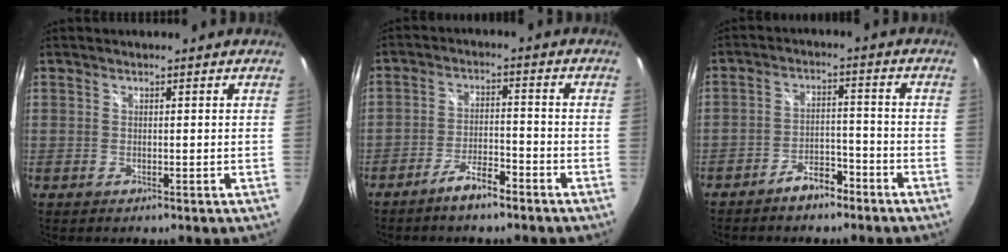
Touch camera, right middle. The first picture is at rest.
{"total": 5.7, "force": [-4.5, 1.3, 3.3], "torque": [-0.078, 0.002, -0.076]}
{"total": 5.7, "force": [-4.5, 2.4, 2.5], "torque": [-0.057, 0.015, -0.065]}